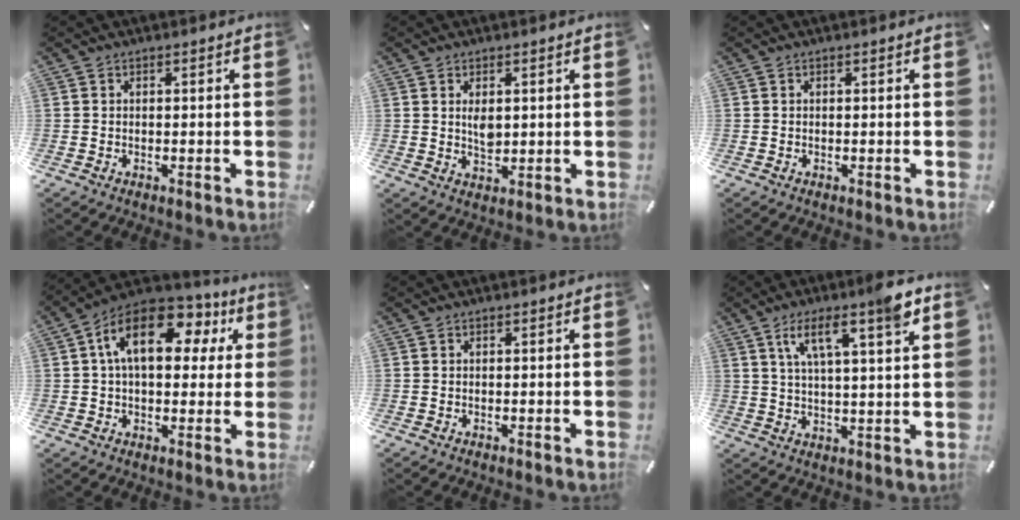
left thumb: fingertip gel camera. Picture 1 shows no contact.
{"total": 3.4, "force": [0.9, 2.1, 2.5], "torque": [-0.046, -0.005, 0.009]}
{"total": 0.0}
{"total": 16.7, "force": [5.8, 9.8, 12.2], "torque": [-0.204, -0.006, 0.098]}
{"total": 0.0}
{"total": 11.1, "force": [6.6, 2.4, 8.5], "torque": [-0.150, -0.019, 0.109]}